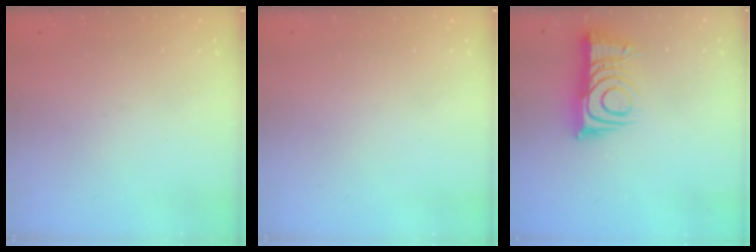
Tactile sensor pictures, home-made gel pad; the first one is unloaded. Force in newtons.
{"total": 1.7, "press": 1.6, "slide": 0.1}
{"total": 9.8, "press": 9.8, "slide": 0.9}